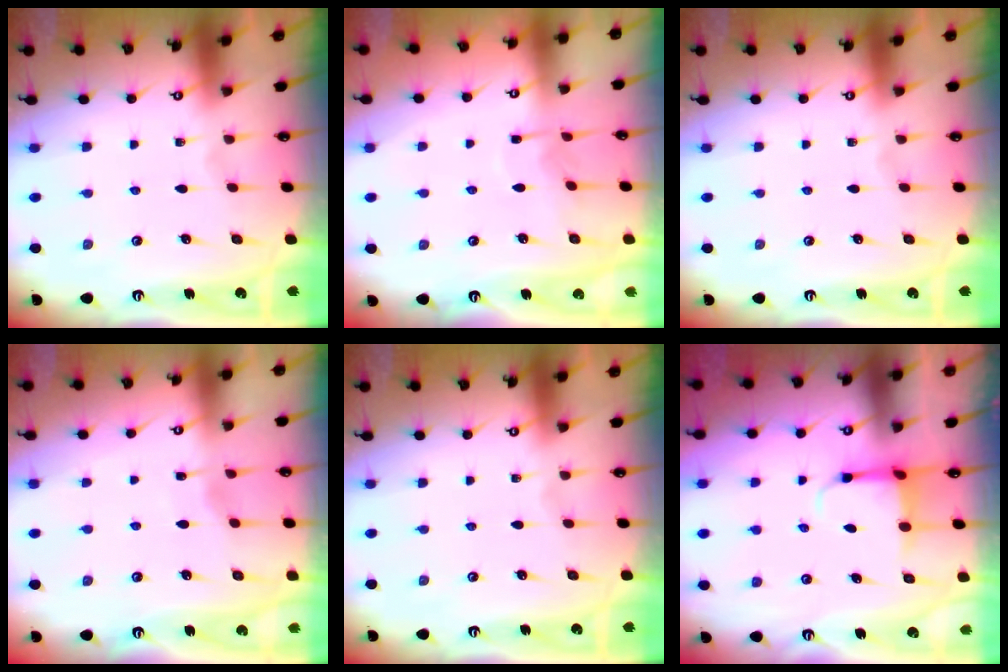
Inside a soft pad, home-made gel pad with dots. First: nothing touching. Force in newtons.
{"total": 5.0, "press": 5.0, "slide": 0.5}
{"total": 0.0}
{"total": 2.6, "press": 2.6, "slide": 0.3}
{"total": 0.0}
{"total": 3.8, "press": 3.6, "slide": 1.3}